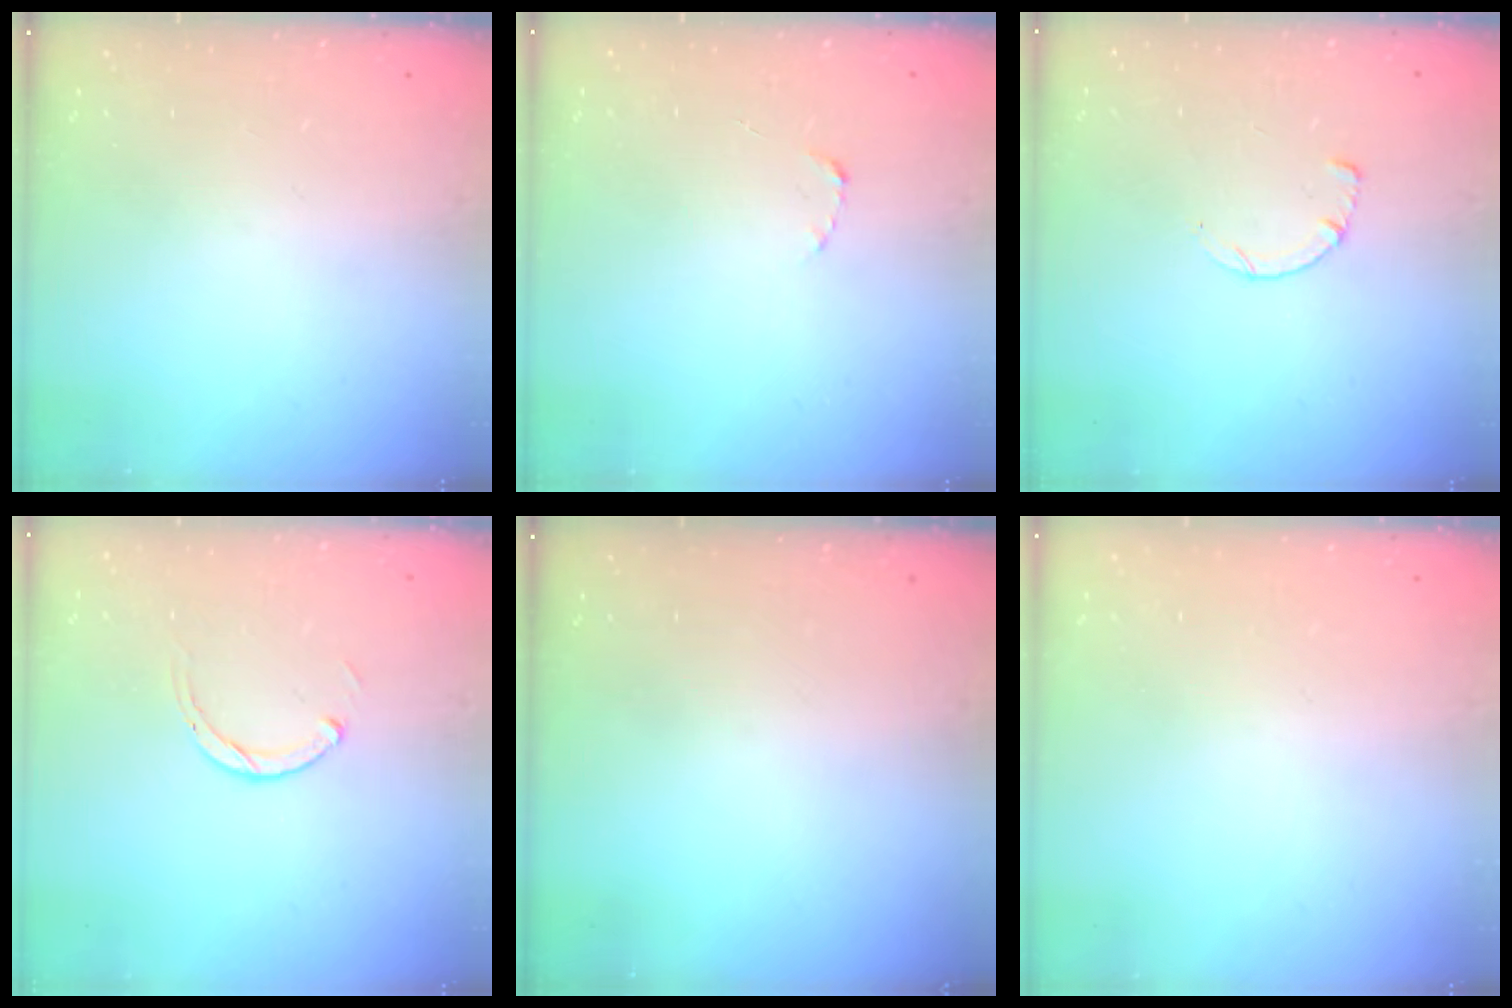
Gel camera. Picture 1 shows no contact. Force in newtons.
{"total": 1.8, "press": 1.7, "slide": 0.3}
{"total": 2.6, "press": 2.5, "slide": 0.3}
{"total": 2.3, "press": 2.3, "slide": 0.3}
{"total": 0.0}
{"total": 2.4, "press": 2.4, "slide": 0.2}